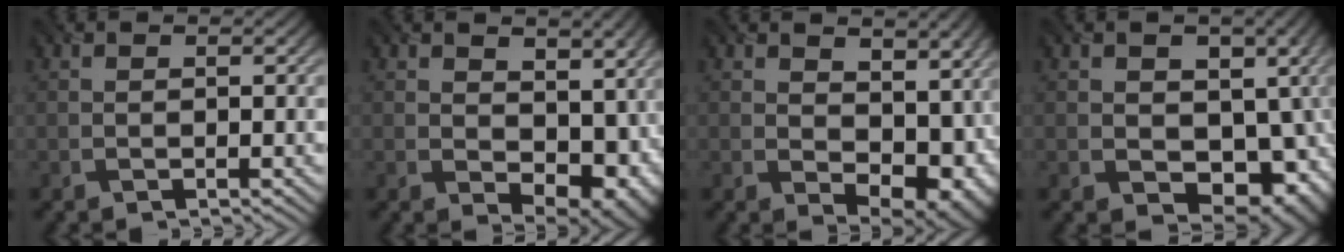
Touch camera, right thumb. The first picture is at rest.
{"total": 8.6, "force": [0.8, 5.9, 6.2], "torque": [-0.090, -0.026, 0.023]}
{"total": 9.5, "force": [1.1, 6.5, 6.9], "torque": [-0.091, -0.029, 0.034]}
{"total": 11.7, "force": [-0.9, 8.6, 7.9], "torque": [-0.092, -0.038, -0.002]}